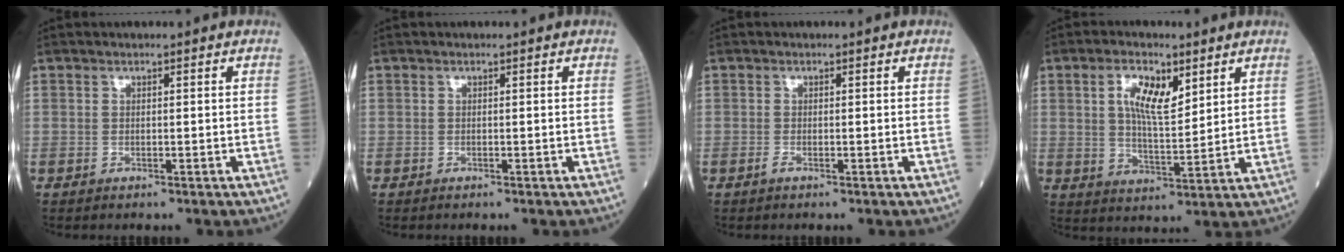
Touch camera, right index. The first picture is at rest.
{"total": 0.0}
{"total": 0.5, "force": [-0.4, 0.0, 0.4], "torque": [-0.009, -0.001, -0.009]}
{"total": 7.5, "force": [3.3, 2.7, 6.2], "torque": [-0.116, 0.005, 0.061]}